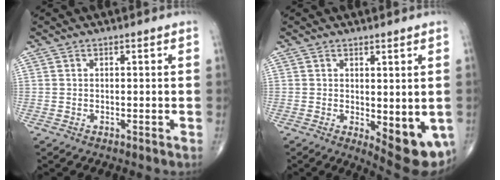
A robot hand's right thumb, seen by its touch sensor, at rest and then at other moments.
{"total": 9.9, "force": [-1.8, 4.1, 8.8], "torque": [-0.094, -0.022, -0.012]}